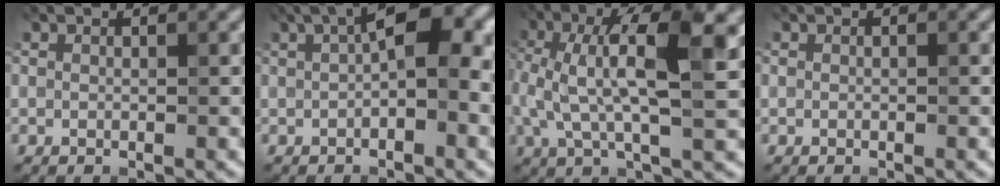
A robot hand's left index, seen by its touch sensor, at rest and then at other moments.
{"total": 7.1, "force": [1.3, 2.4, 6.6], "torque": [-0.098, 0.023, 0.013]}
{"total": 8.1, "force": [1.1, 2.2, 7.7], "torque": [-0.148, 0.012, 0.015]}
{"total": 0.0}